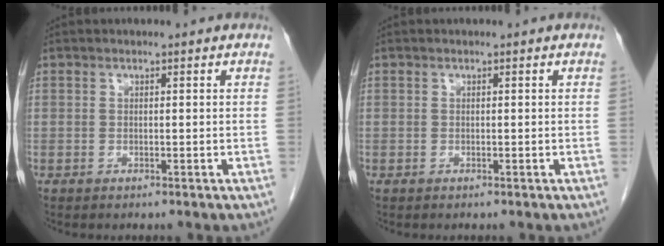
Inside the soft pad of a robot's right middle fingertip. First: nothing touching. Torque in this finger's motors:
{"motor_torque": [0.56, -0.39, 0.14, 0.03]}